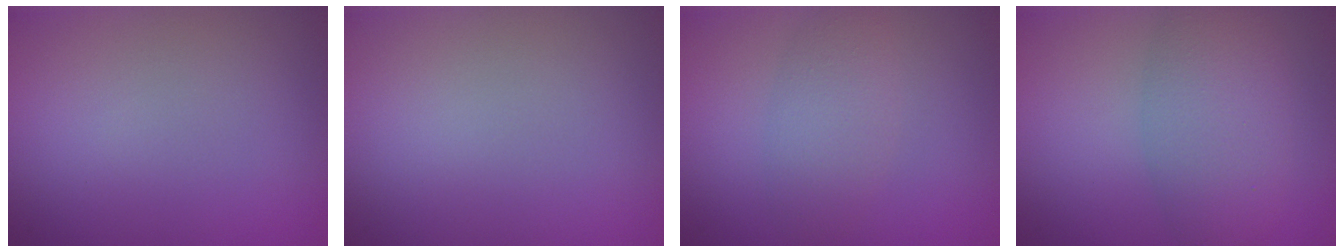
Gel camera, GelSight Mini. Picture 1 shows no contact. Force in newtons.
{"total": 0.0}
{"total": 2.8, "press": 2.8, "slide": 0.1}
{"total": 5.1, "press": 5.1, "slide": 0.4}